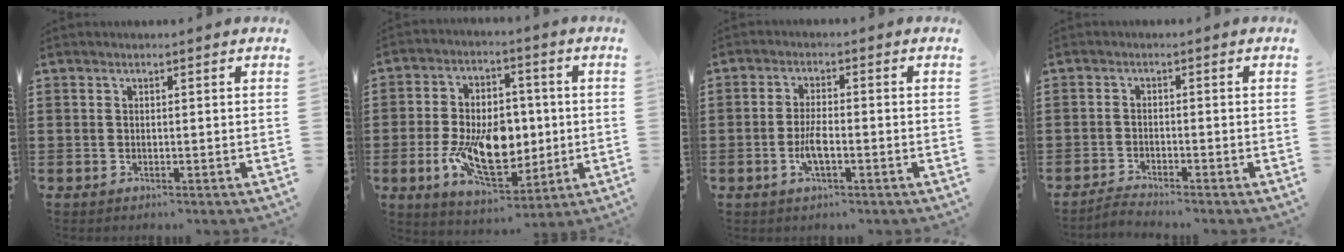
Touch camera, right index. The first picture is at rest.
{"total": 12.7, "force": [-1.7, 7.7, 10.0], "torque": [-0.195, -0.001, -0.027]}
{"total": 4.1, "force": [-1.4, 1.3, 3.7], "torque": [-0.076, 0.000, -0.028]}
{"total": 1.8, "force": [-1.8, -0.1, 0.1], "torque": [-0.004, 0.005, -0.038]}